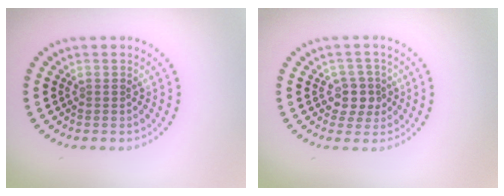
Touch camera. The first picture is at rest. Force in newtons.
{"total": 2.5, "press": 2.1, "slide": 1.3}